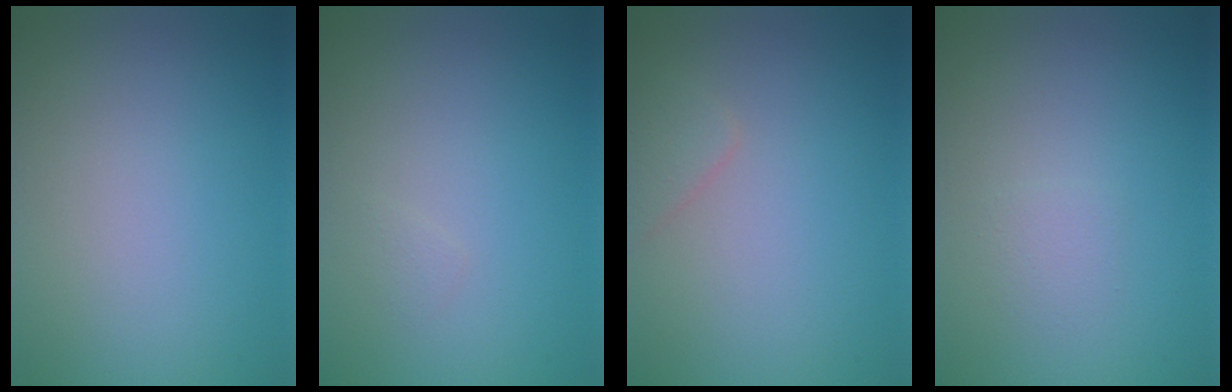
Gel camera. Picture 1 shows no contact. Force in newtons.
{"total": 0.6, "press": 0.6, "slide": 0.0}
{"total": 1.2, "press": 1.2, "slide": 0.0}
{"total": 1.0, "press": 1.0, "slide": 0.1}